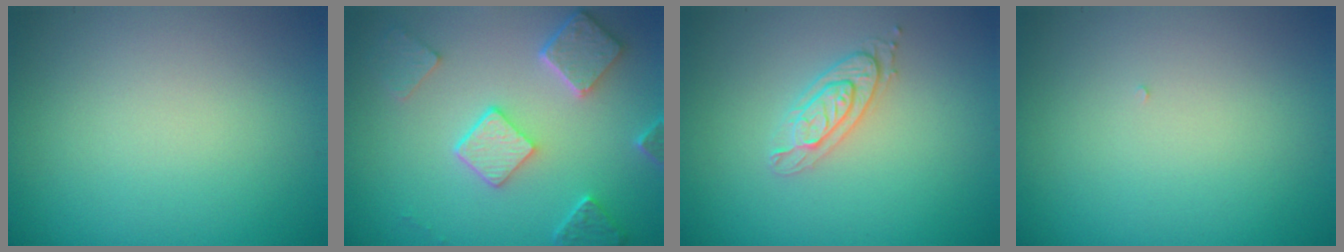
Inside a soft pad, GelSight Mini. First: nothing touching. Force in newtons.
{"total": 5.0, "press": 4.0, "slide": 3.1}
{"total": 2.1, "press": 2.1, "slide": 0.3}
{"total": 0.0}